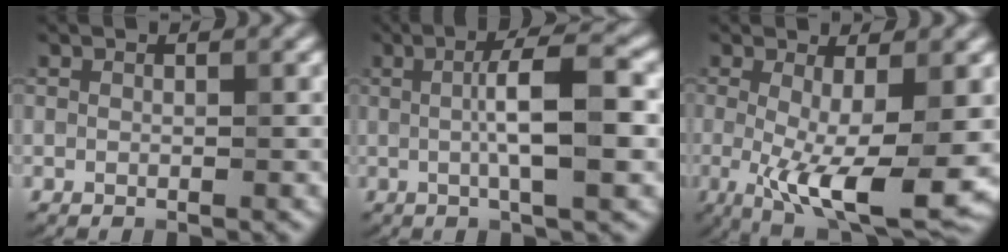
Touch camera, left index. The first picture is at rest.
{"total": 6.5, "force": [0.3, 1.4, 6.4], "torque": [-0.101, 0.011, 0.001]}
{"total": 9.4, "force": [-1.7, 2.5, 9.0], "torque": [-0.156, -0.028, -0.023]}